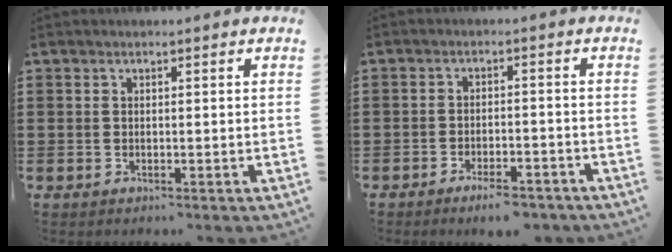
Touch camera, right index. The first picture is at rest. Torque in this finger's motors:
{"motor_torque": [1.10, 1.04, 0.42, 0.05]}